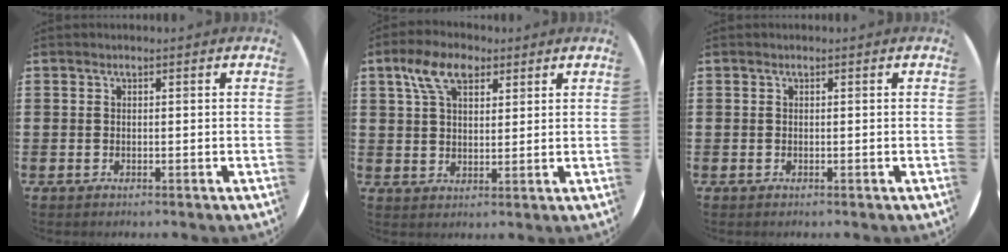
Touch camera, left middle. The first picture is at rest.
{"total": 7.0, "force": [4.2, 3.9, 4.1], "torque": [-0.084, 0.014, 0.075]}
{"total": 0.0}